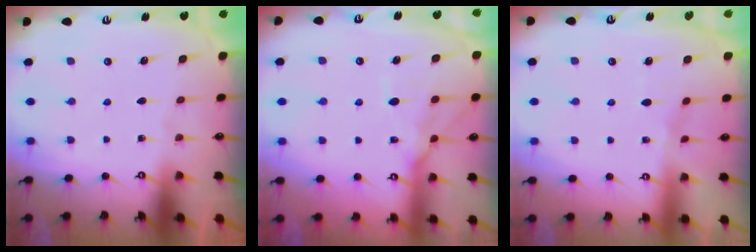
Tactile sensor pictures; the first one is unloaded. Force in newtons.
{"total": 12.2, "press": 12.1, "slide": 1.2}
{"total": 4.7, "press": 4.7, "slide": 0.7}